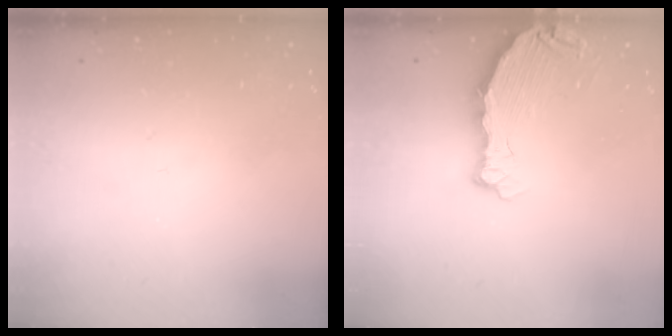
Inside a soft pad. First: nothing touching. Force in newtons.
{"total": 7.1, "press": 6.0, "slide": 3.8}